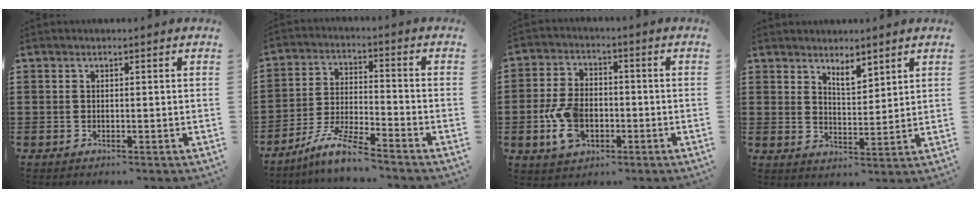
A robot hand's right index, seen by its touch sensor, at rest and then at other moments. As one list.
[{"total": 7.1, "force": [-6.2, 0.0, 3.5], "torque": [-0.084, -0.012, -0.122]}, {"total": 7.7, "force": [-2.0, 4.9, 5.6], "torque": [-0.139, 0.002, -0.041]}, {"total": 3.8, "force": [3.2, 1.1, 1.6], "torque": [-0.032, -0.008, 0.058]}]